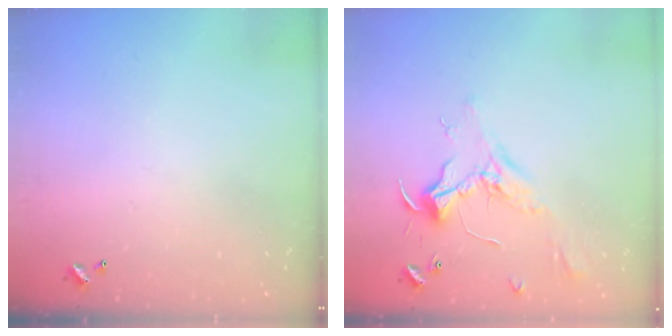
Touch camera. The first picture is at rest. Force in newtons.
{"total": 2.4, "press": 2.3, "slide": 0.7}